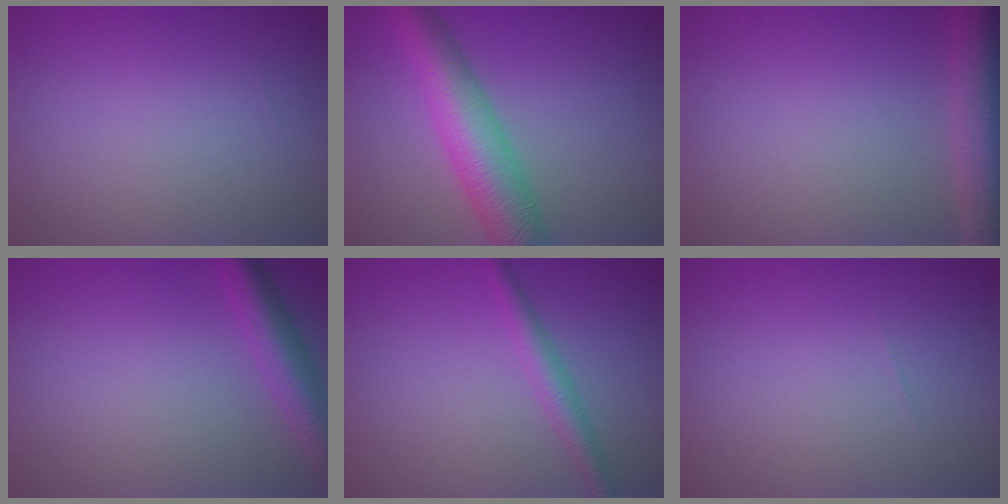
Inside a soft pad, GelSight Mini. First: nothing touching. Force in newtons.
{"total": 7.9, "press": 7.9, "slide": 0.2}
{"total": 7.5, "press": 7.4, "slide": 0.4}
{"total": 4.2, "press": 4.2, "slide": 0.2}
{"total": 2.3, "press": 2.3, "slide": 0.0}
{"total": 0.0}